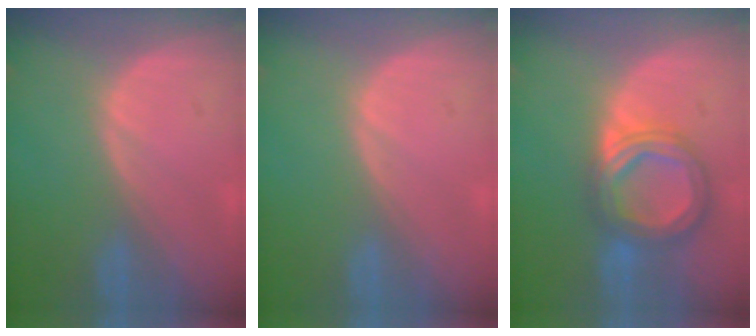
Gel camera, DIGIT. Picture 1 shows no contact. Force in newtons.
{"total": 0.0}
{"total": 7.8, "press": 7.8, "slide": 0.5}